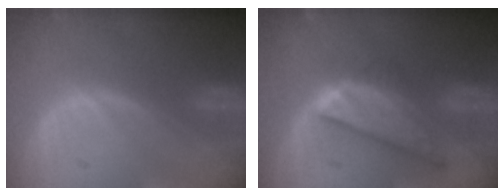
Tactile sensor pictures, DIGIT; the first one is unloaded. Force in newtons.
{"total": 8.7, "press": 7.4, "slide": 4.5}